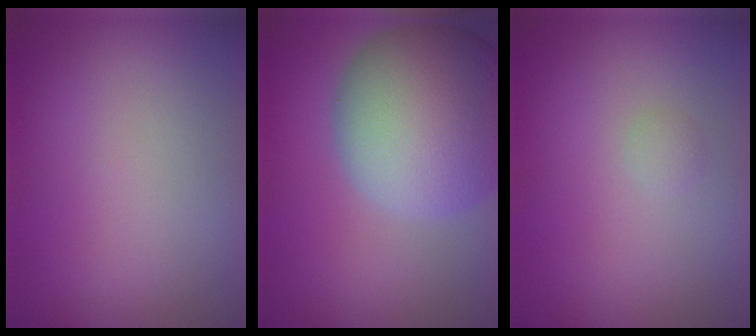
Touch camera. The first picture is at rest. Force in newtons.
{"total": 14.8, "press": 14.8, "slide": 1.0}
{"total": 0.7, "press": 0.7, "slide": 0.0}